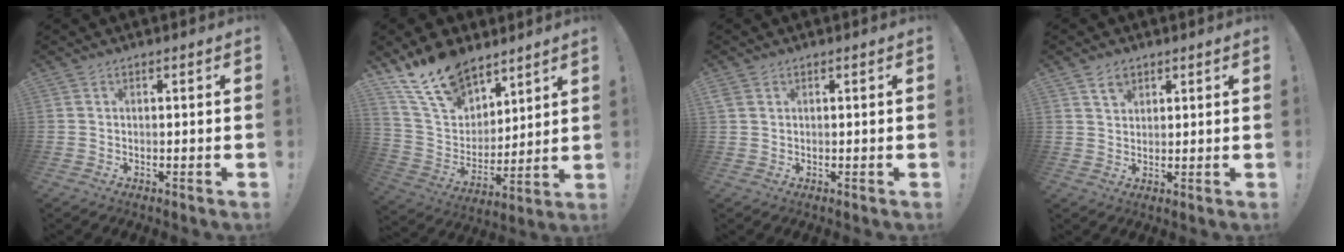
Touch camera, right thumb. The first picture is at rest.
{"total": 17.7, "force": [13.5, 9.3, 6.6], "torque": [-0.138, -0.088, 0.256]}
{"total": 1.8, "force": [0.9, 1.3, 0.7], "torque": [-0.010, 0.002, 0.017]}
{"total": 4.7, "force": [2.9, 3.2, 1.6], "torque": [-0.025, -0.009, 0.054]}